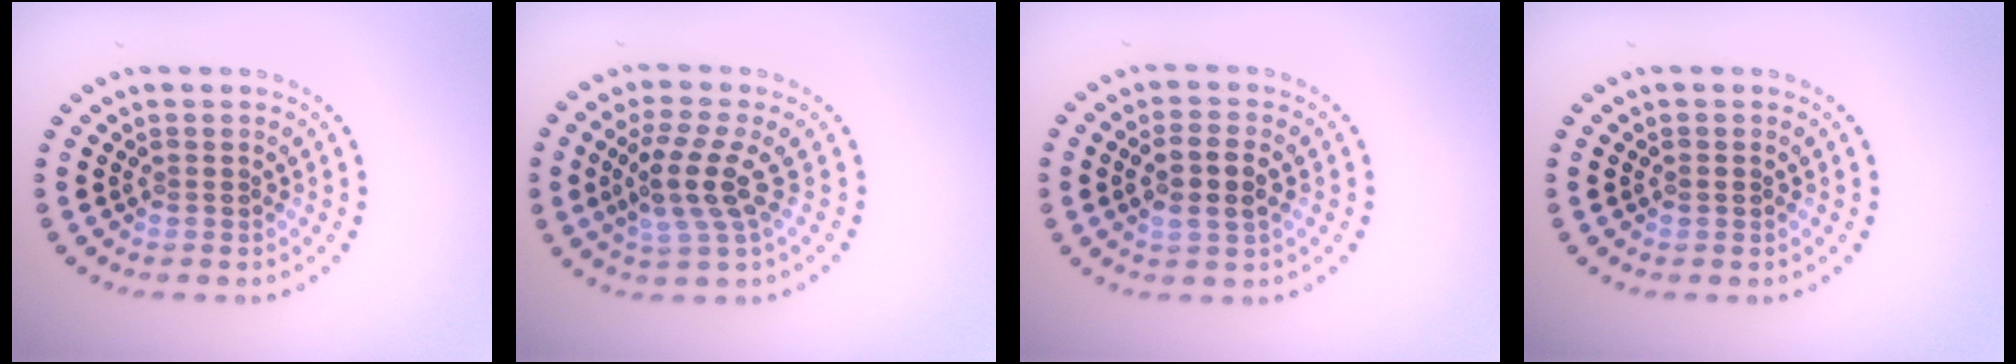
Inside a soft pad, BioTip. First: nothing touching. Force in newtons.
{"total": 3.6, "press": 3.0, "slide": 1.9}
{"total": 2.8, "press": 2.7, "slide": 0.8}
{"total": 0.5, "press": 0.5, "slide": 0.1}